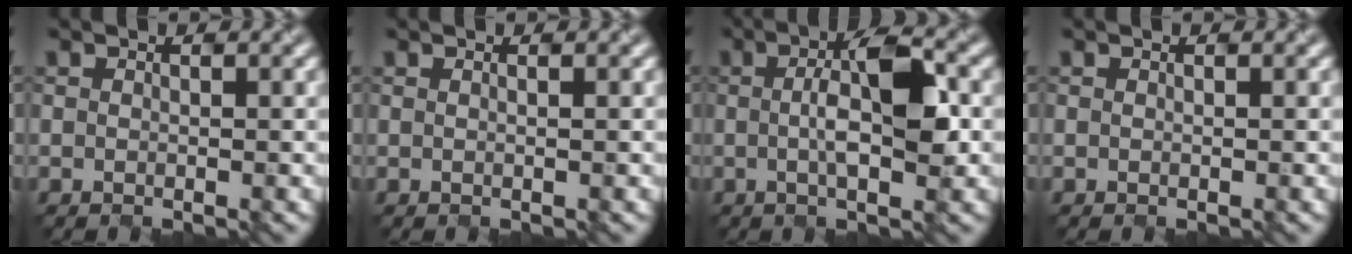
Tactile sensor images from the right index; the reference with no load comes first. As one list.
[{"total": 1.1, "force": [0.4, 0.6, 0.8], "torque": [-0.009, 0.012, -0.003]}, {"total": 5.3, "force": [-0.3, 1.2, 5.2], "torque": [-0.094, 0.006, 0.008]}, {"total": 0.0}]